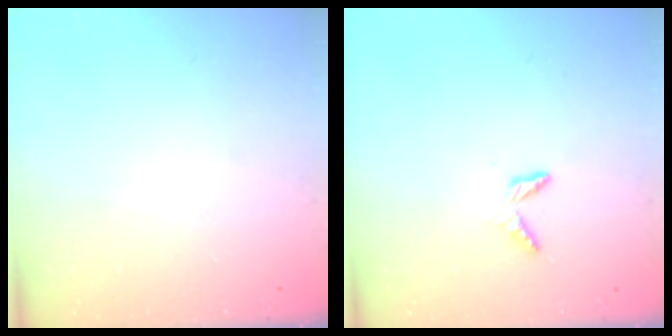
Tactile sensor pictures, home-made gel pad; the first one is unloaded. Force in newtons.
{"total": 4.0, "press": 3.9, "slide": 0.3}